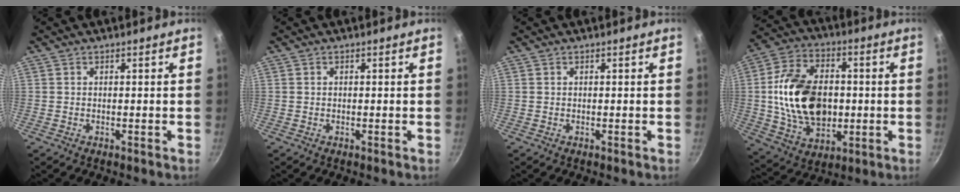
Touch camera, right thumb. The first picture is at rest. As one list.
[{"total": 0.0}, {"total": 0.0}, {"total": 19.8, "force": [-0.1, 13.4, 14.5], "torque": [-0.239, 0.015, 0.003]}]